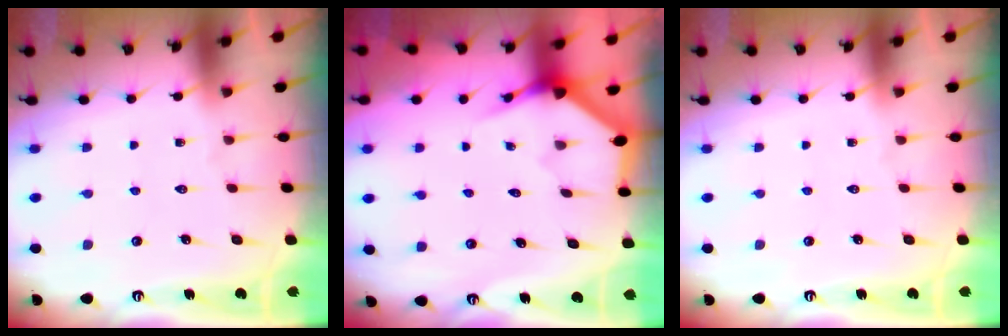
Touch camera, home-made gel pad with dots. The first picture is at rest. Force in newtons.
{"total": 3.5, "press": 3.4, "slide": 0.2}
{"total": 0.0}